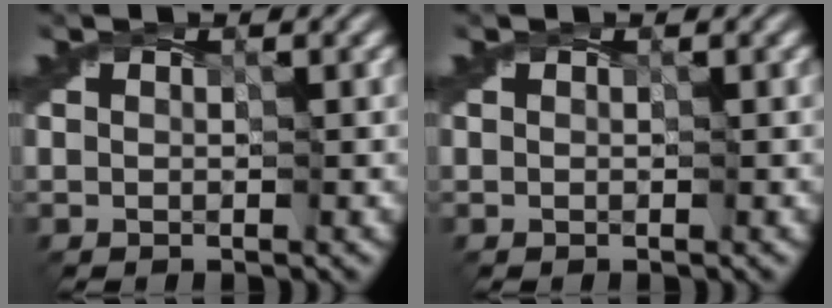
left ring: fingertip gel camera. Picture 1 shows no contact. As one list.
[{"total": 0.0}]